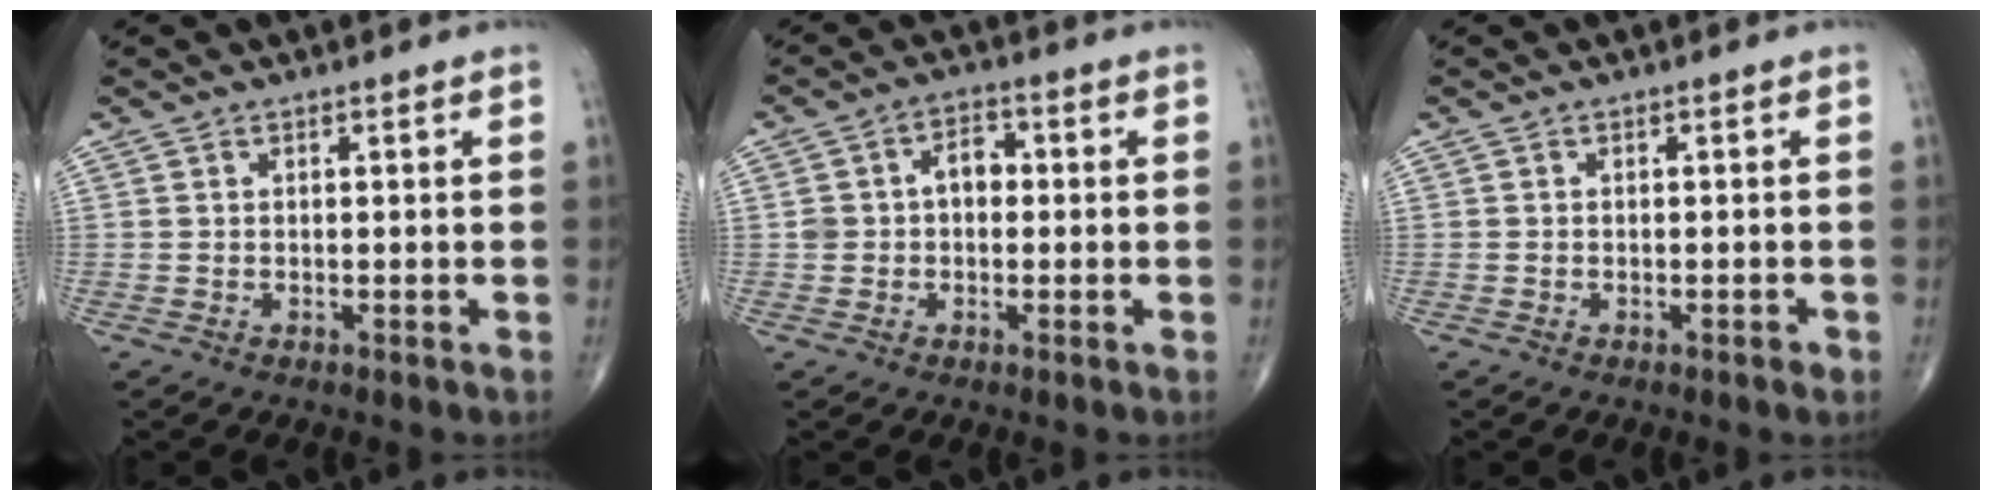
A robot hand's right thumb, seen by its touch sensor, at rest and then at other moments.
{"total": 5.4, "force": [0.2, 4.0, 3.7], "torque": [-0.053, 0.022, -0.001]}
{"total": 0.8, "force": [-0.5, 0.3, 0.5], "torque": [-0.008, 0.000, -0.009]}